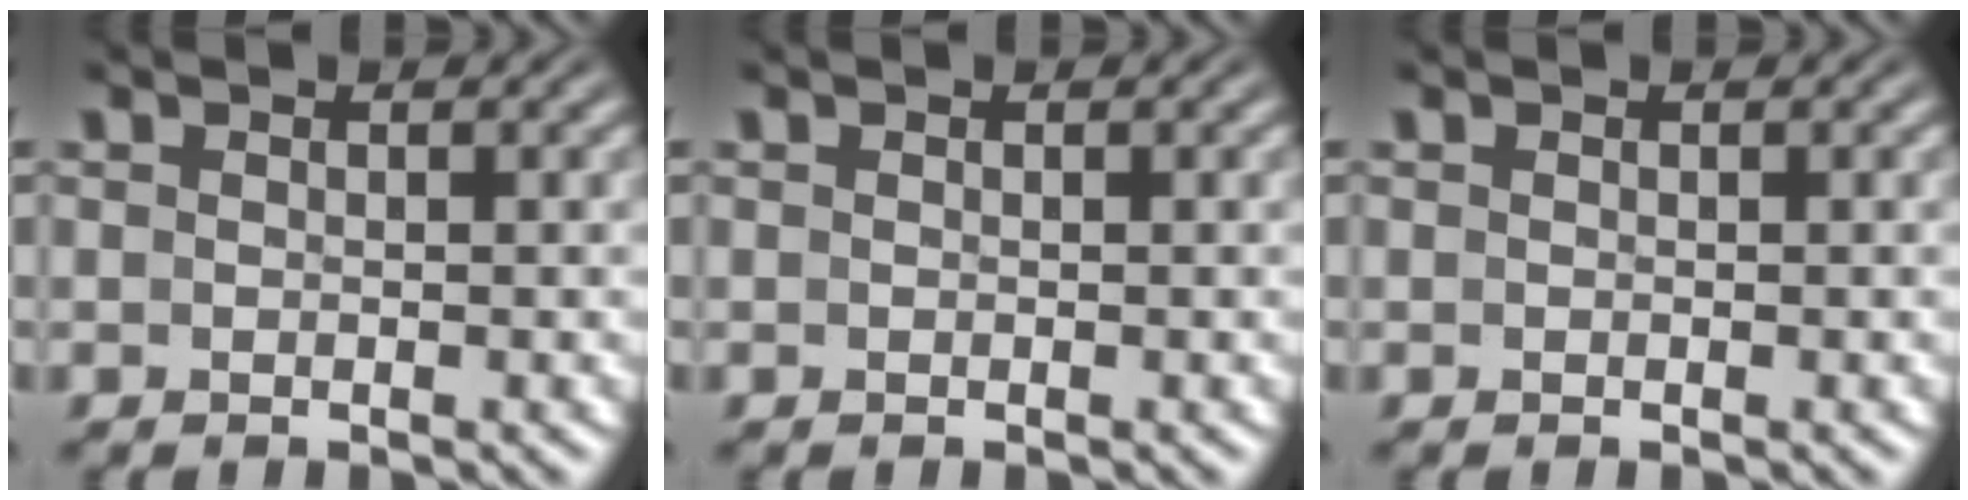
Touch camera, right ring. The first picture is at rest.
{"total": 0.0}
{"total": 0.0}